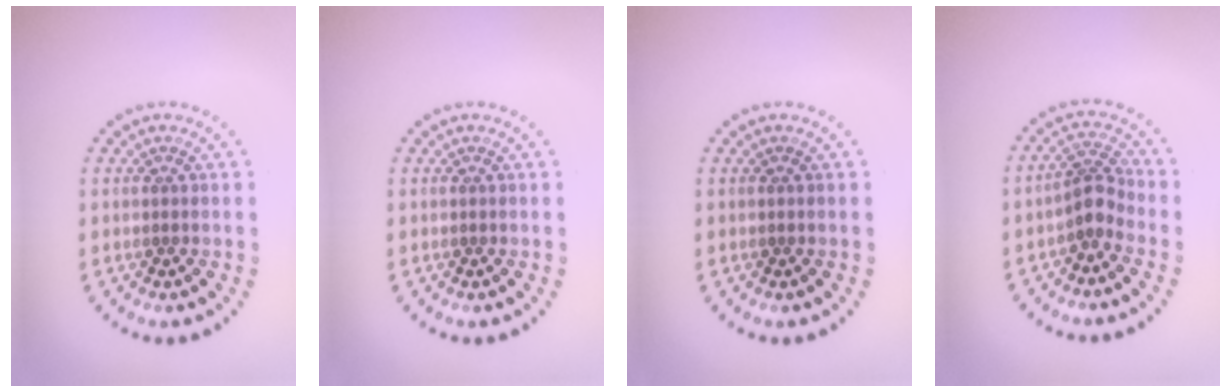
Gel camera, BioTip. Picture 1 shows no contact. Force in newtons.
{"total": 0.0}
{"total": 0.0}
{"total": 2.4, "press": 1.8, "slide": 1.6}